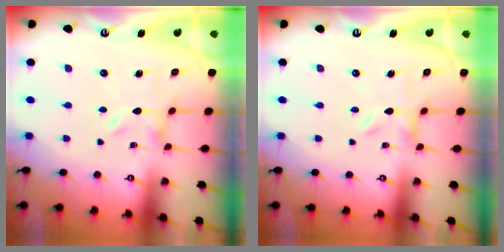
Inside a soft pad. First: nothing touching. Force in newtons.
{"total": 0.8, "press": 0.8, "slide": 0.3}